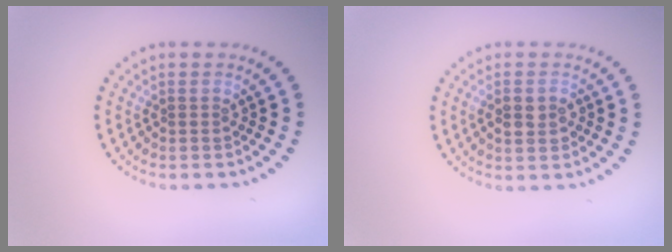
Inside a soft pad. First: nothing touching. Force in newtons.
{"total": 2.2, "press": 2.2, "slide": 0.3}